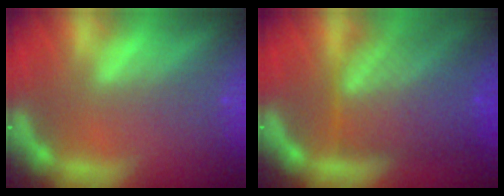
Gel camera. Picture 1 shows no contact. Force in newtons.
{"total": 9.6}